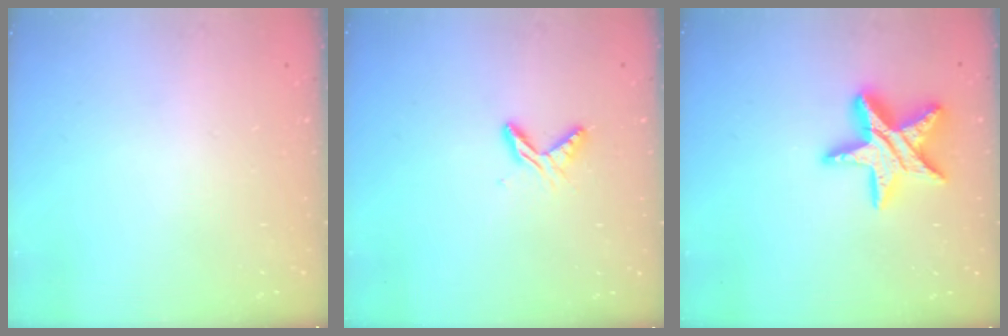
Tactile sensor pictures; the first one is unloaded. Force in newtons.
{"total": 6.6, "press": 6.6, "slide": 0.5}
{"total": 16.4, "press": 16.4, "slide": 1.3}